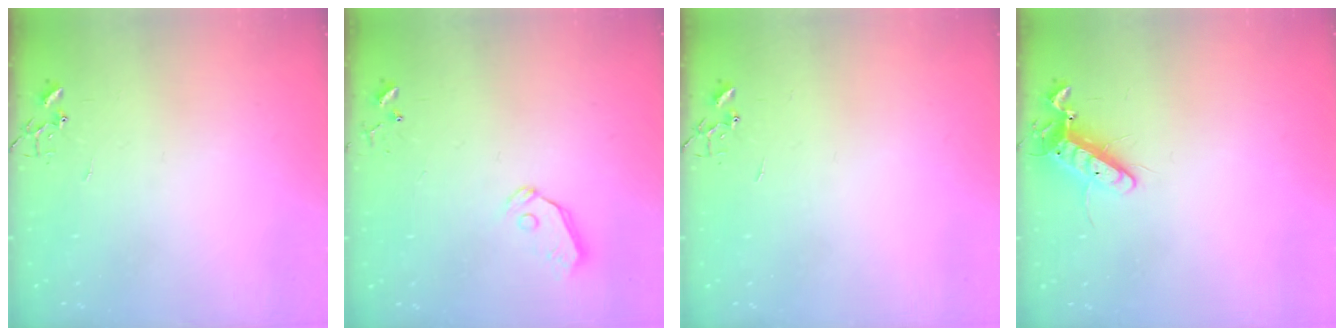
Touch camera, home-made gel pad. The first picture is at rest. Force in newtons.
{"total": 5.3, "press": 5.3, "slide": 0.2}
{"total": 0.0}
{"total": 11.2, "press": 11.1, "slide": 1.4}